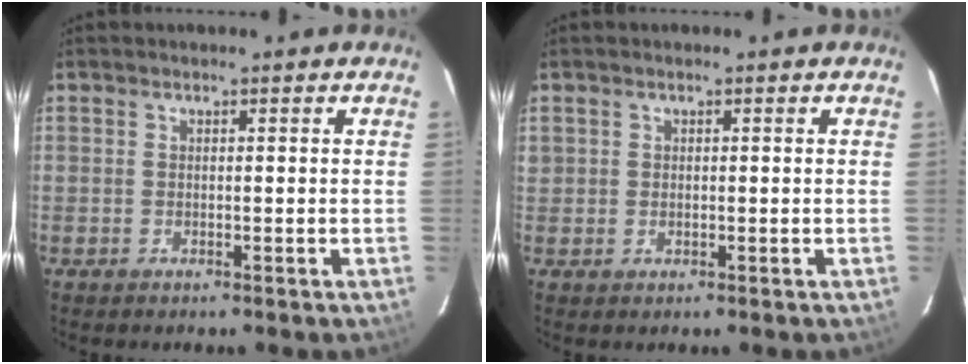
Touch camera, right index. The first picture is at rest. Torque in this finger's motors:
{"motor_torque": [-0.14, 0.11, -0.06, 0.00]}